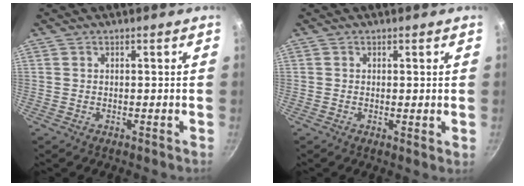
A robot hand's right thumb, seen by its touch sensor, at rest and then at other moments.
{"total": 1.1, "force": [0.2, 0.4, 1.0], "torque": [-0.015, -0.008, 0.000]}